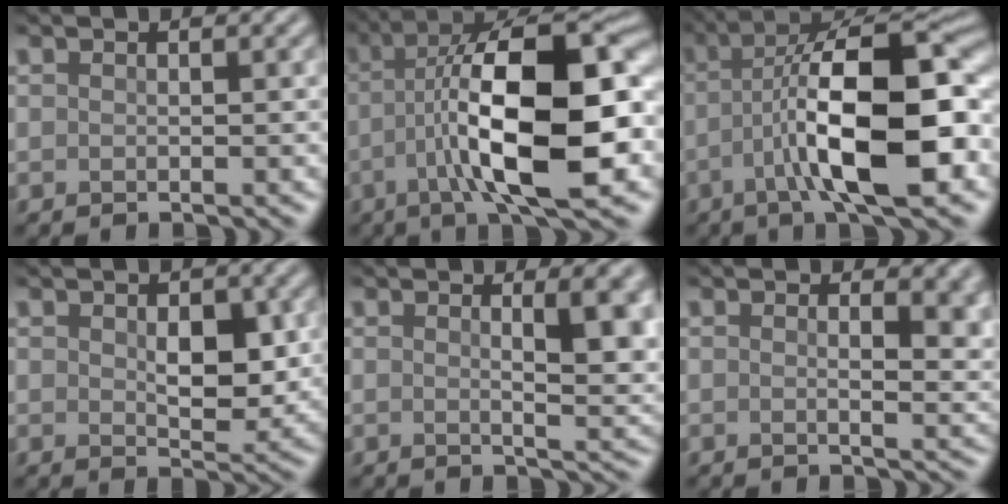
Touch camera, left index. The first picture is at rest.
{"total": 14.0, "force": [-2.1, 4.5, 13.1], "torque": [-0.216, 0.009, -0.041]}
{"total": 12.7, "force": [-2.6, 4.0, 11.8], "torque": [-0.187, 0.007, -0.048]}
{"total": 4.1, "force": [0.4, 2.3, 3.4], "torque": [-0.051, -0.008, 0.012]}
{"total": 5.4, "force": [1.2, 1.5, 5.0], "torque": [-0.054, 0.002, 0.018]}
{"total": 5.3, "force": [1.1, 2.2, 4.7], "torque": [-0.035, -0.002, 0.016]}